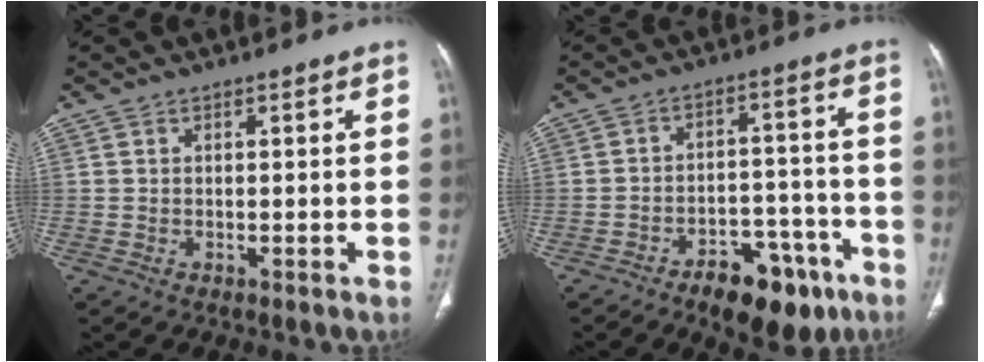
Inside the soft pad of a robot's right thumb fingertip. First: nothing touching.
{"total": 13.1, "force": [-8.2, 6.6, 7.9], "torque": [-0.076, 0.061, -0.114]}